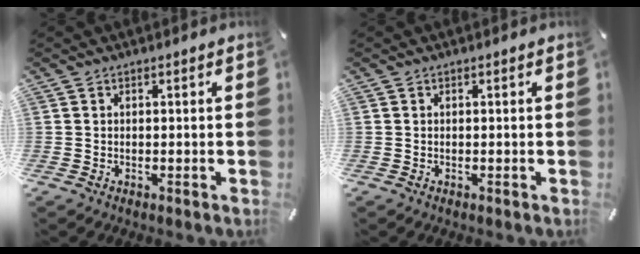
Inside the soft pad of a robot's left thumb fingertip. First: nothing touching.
{"total": 0.0}